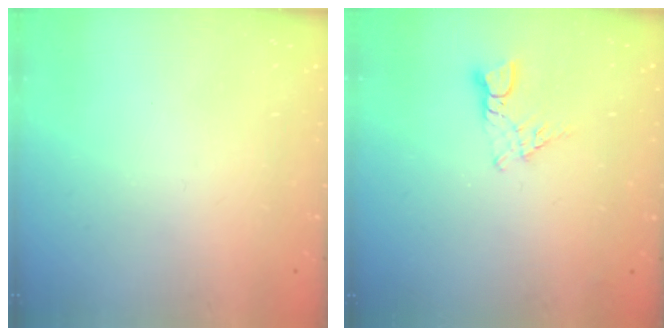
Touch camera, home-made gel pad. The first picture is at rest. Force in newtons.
{"total": 3.4, "press": 3.4, "slide": 0.4}